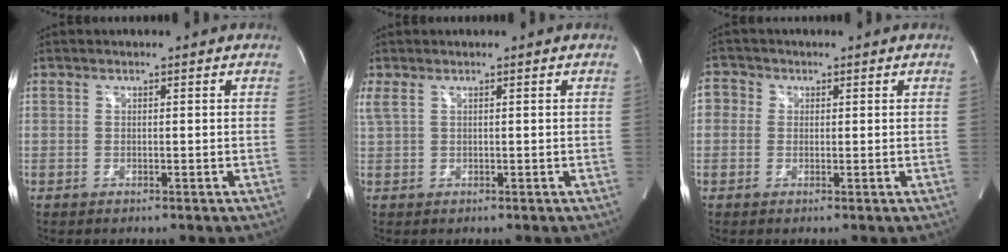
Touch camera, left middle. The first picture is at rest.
{"total": 1.8, "force": [1.1, 0.5, 1.4], "torque": [-0.053, 0.024, 0.034]}
{"total": 3.0, "force": [0.5, 2.8, 0.9], "torque": [-0.013, 0.016, 0.006]}